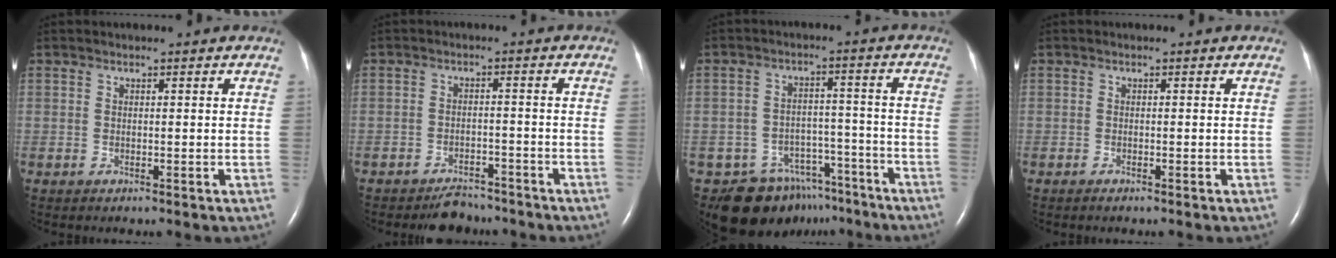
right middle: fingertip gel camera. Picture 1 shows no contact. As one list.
[{"total": 4.6, "force": [-4.2, 1.8, 0.9], "torque": [-0.017, -0.002, -0.065]}, {"total": 11.3, "force": [-8.8, 7.0, 1.5], "torque": [-0.018, 0.037, -0.117]}, {"total": 0.5, "force": [-0.5, 0.0, 0.3], "torque": [-0.010, -0.002, -0.008]}]